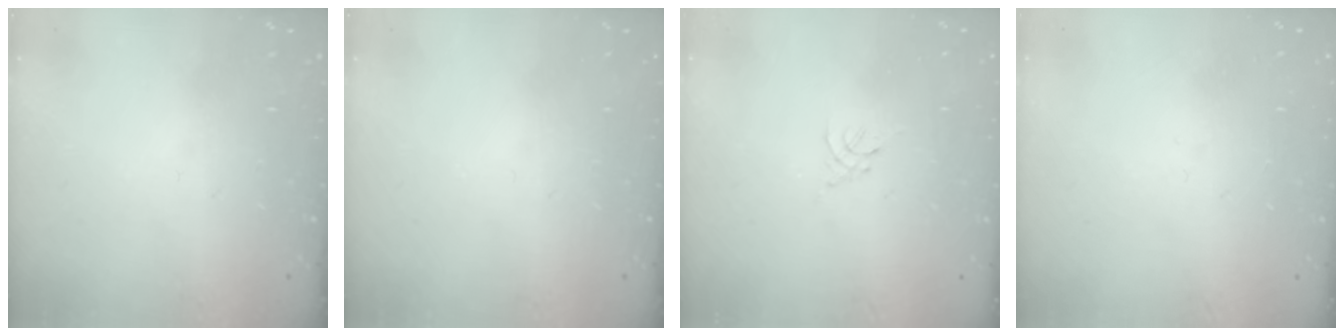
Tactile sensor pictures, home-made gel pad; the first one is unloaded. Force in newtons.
{"total": 0.0}
{"total": 0.0}
{"total": 0.0}